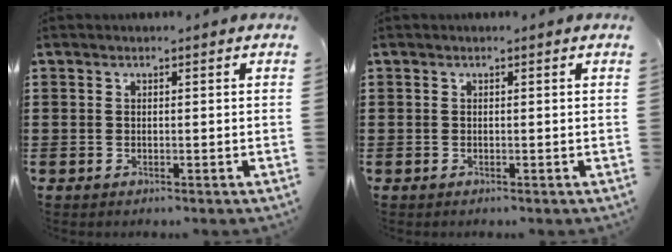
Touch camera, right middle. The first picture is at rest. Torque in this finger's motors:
{"motor_torque": [-0.09, 0.12, -0.02, -0.01]}